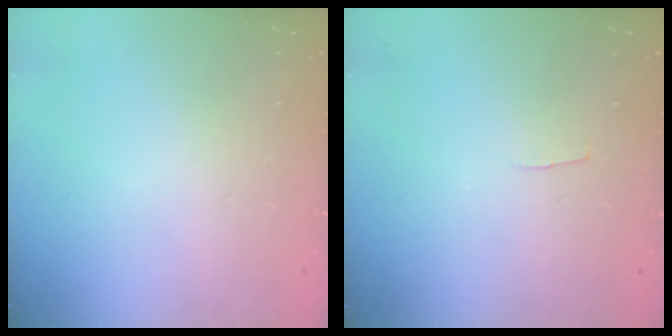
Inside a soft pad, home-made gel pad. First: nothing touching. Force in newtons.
{"total": 2.0, "press": 2.0, "slide": 0.2}